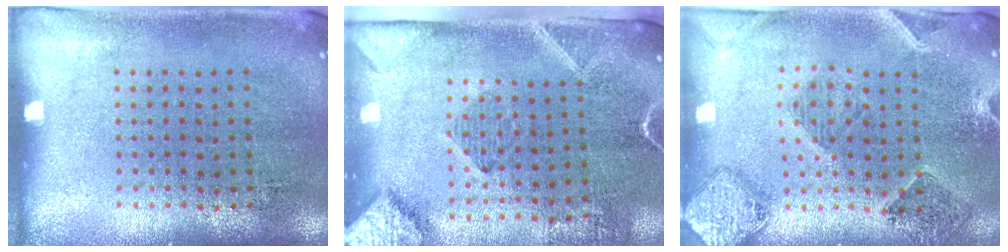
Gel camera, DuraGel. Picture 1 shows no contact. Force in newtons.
{"total": 2.9, "press": 2.1, "slide": 1.9}
{"total": 1.6, "press": 1.5, "slide": 0.4}